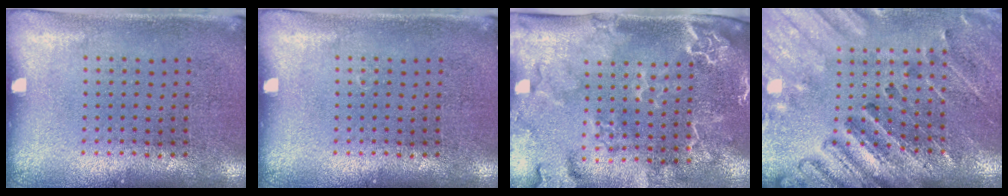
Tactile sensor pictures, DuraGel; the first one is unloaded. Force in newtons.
{"total": 0.0}
{"total": 2.8, "press": 2.5, "slide": 1.4}
{"total": 2.7, "press": 2.6, "slide": 0.2}